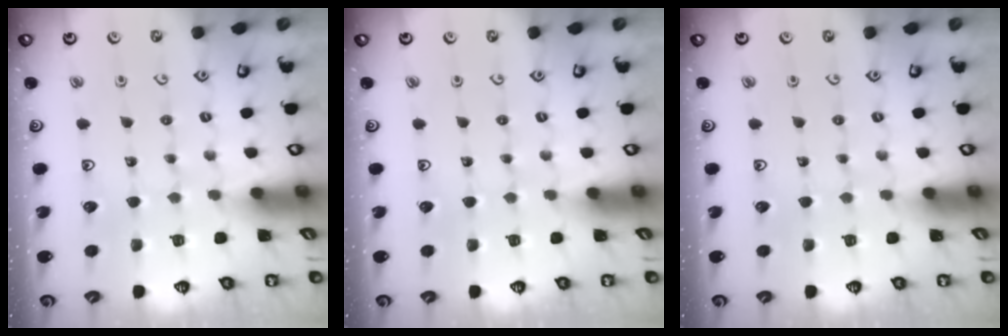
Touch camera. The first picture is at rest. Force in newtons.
{"total": 0.0}
{"total": 0.0}